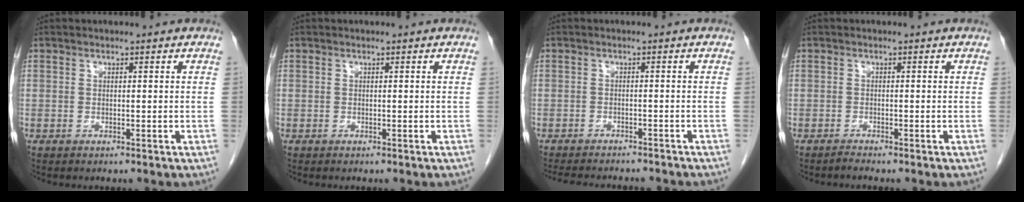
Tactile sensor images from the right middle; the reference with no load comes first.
{"total": 0.0}
{"total": 11.4, "force": [-10.4, 2.3, 4.2], "torque": [-0.065, -0.007, -0.130]}
{"total": 0.7, "force": [-0.7, -0.2, 0.1], "torque": [-0.002, -0.001, -0.013]}